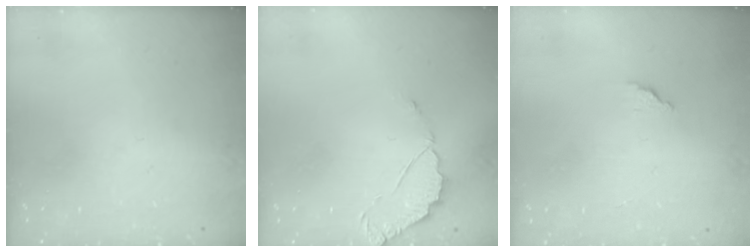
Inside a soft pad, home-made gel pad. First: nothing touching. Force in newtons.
{"total": 3.5, "press": 3.4, "slide": 0.2}
{"total": 1.7, "press": 1.7, "slide": 0.1}